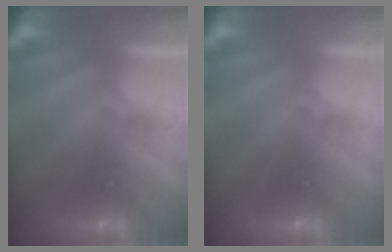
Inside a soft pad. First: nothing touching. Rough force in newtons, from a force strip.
{"total": 0.0}